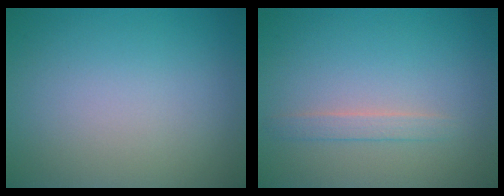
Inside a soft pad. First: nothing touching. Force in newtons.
{"total": 1.3, "press": 1.3, "slide": 0.1}